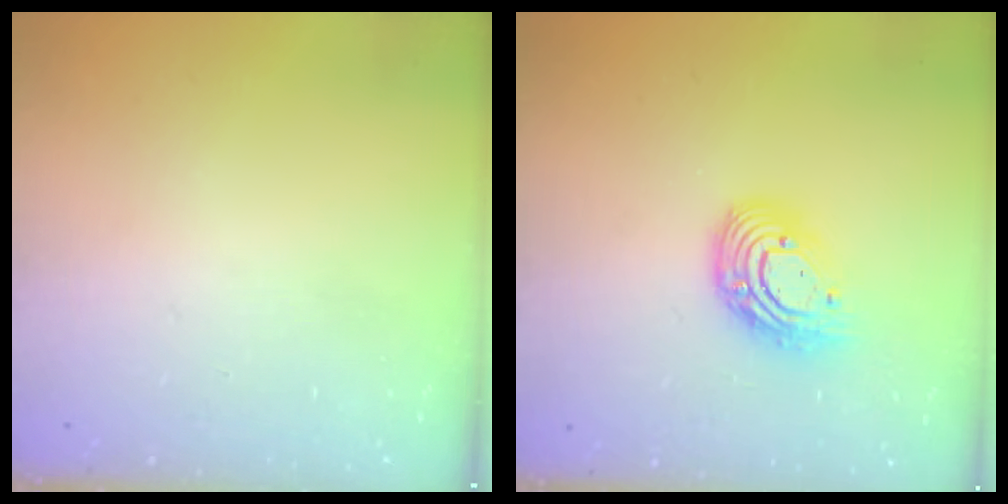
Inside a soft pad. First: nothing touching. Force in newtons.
{"total": 11.5, "press": 11.4, "slide": 0.9}